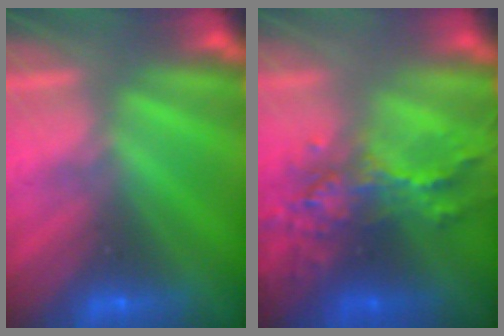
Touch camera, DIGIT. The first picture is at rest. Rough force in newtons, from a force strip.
{"total": 8.1}